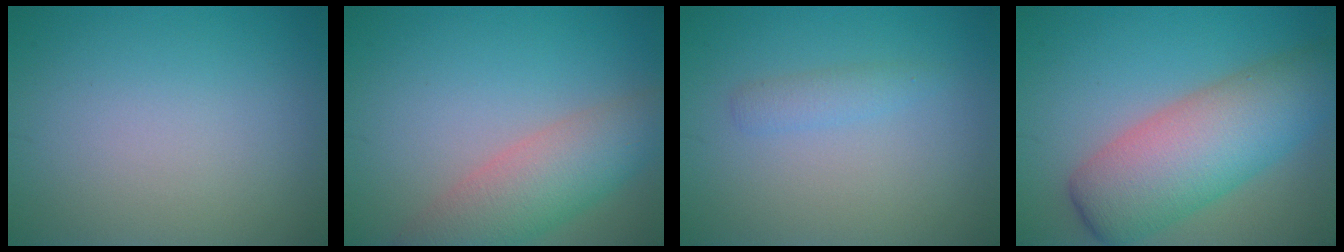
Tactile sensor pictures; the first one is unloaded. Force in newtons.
{"total": 5.7, "press": 5.7, "slide": 0.3}
{"total": 1.4, "press": 1.4, "slide": 0.1}
{"total": 8.9, "press": 8.9, "slide": 0.4}